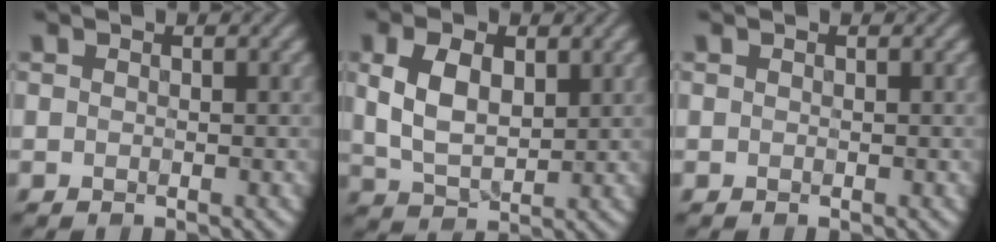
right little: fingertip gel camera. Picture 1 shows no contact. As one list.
[{"total": 5.1, "force": [1.0, 3.0, 4.0], "torque": [-0.088, 0.002, 0.019]}, {"total": 0.0}]